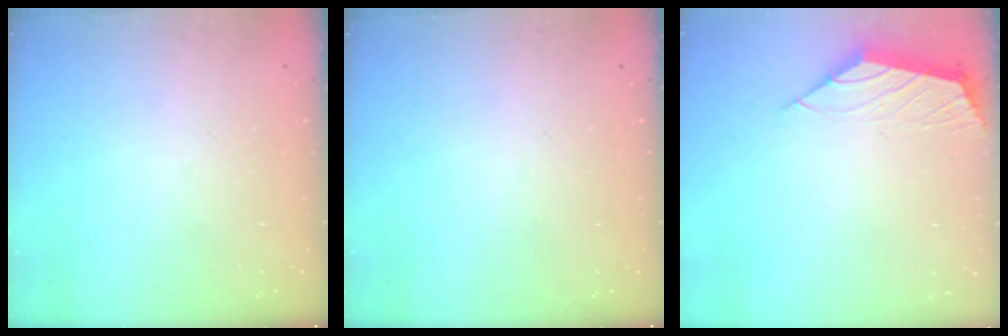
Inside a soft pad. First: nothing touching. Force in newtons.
{"total": 0.0}
{"total": 2.1, "press": 2.0, "slide": 0.5}